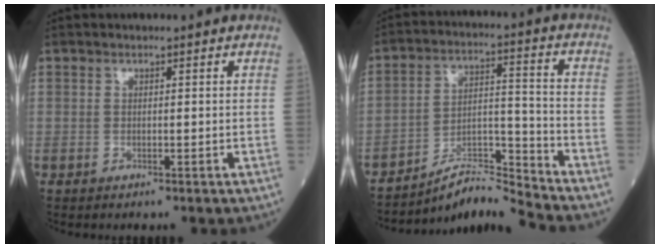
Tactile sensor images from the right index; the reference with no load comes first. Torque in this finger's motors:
{"motor_torque": [0.37, -0.68, 0.08, -0.02]}